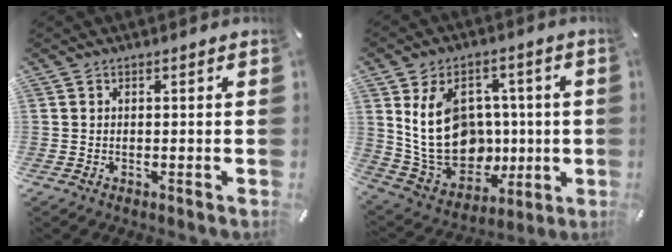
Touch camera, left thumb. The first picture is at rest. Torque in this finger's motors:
{"motor_torque": [0.52, 2.04, 1.55, -1.22, 0.64]}